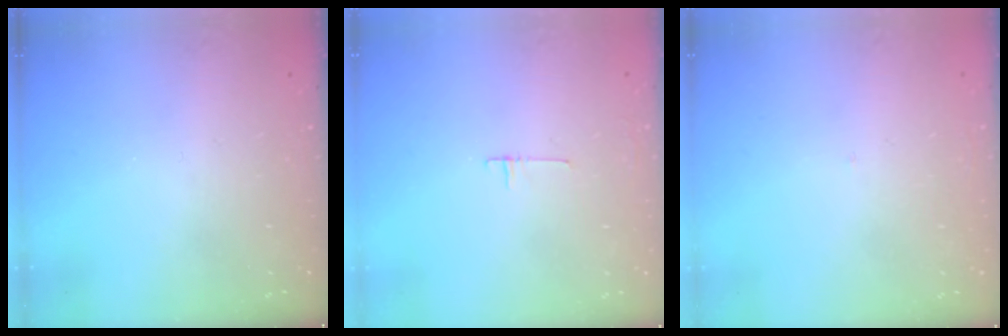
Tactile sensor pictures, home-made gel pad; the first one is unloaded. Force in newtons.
{"total": 4.5, "press": 4.5, "slide": 0.4}
{"total": 1.7, "press": 1.6, "slide": 0.1}